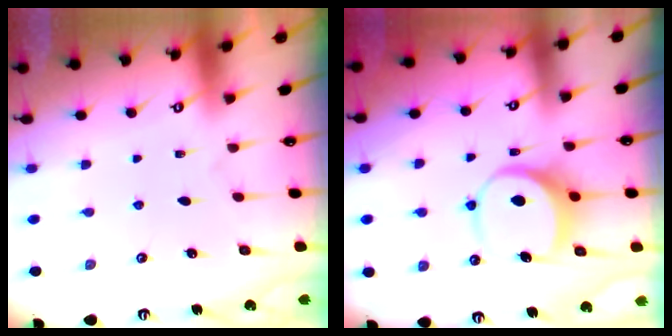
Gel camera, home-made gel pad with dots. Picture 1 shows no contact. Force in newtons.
{"total": 8.6, "press": 8.6, "slide": 1.1}